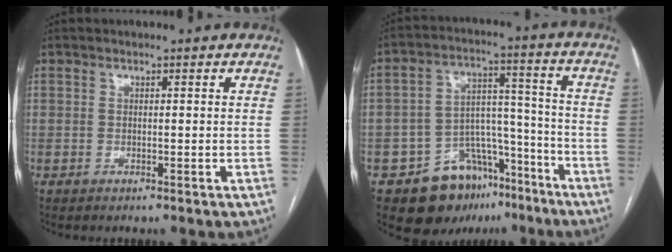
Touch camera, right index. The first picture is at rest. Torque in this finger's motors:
{"motor_torque": [-0.02, -0.17, -0.32, -0.12]}